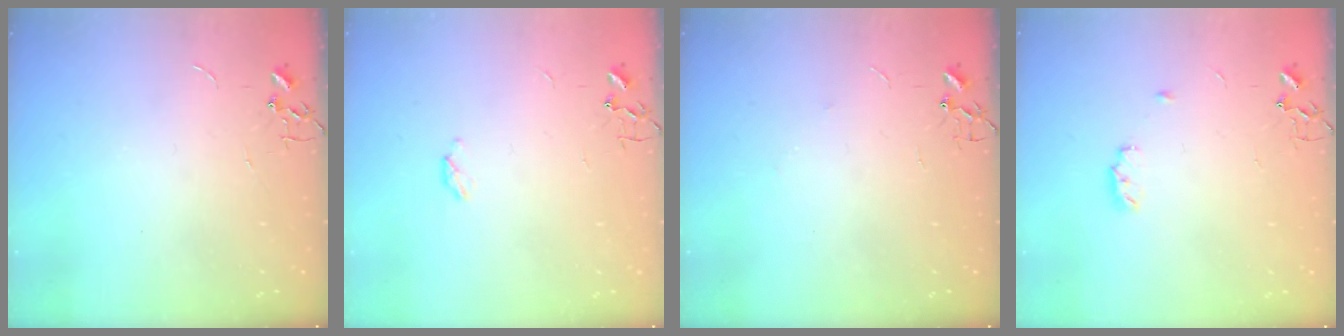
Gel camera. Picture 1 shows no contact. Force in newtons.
{"total": 3.4, "press": 3.4, "slide": 0.5}
{"total": 3.3, "press": 3.0, "slide": 1.2}
{"total": 5.5, "press": 5.4, "slide": 0.9}